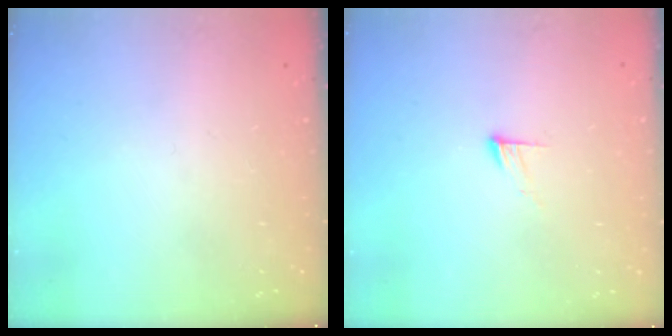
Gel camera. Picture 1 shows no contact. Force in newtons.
{"total": 4.5, "press": 4.5, "slide": 0.4}